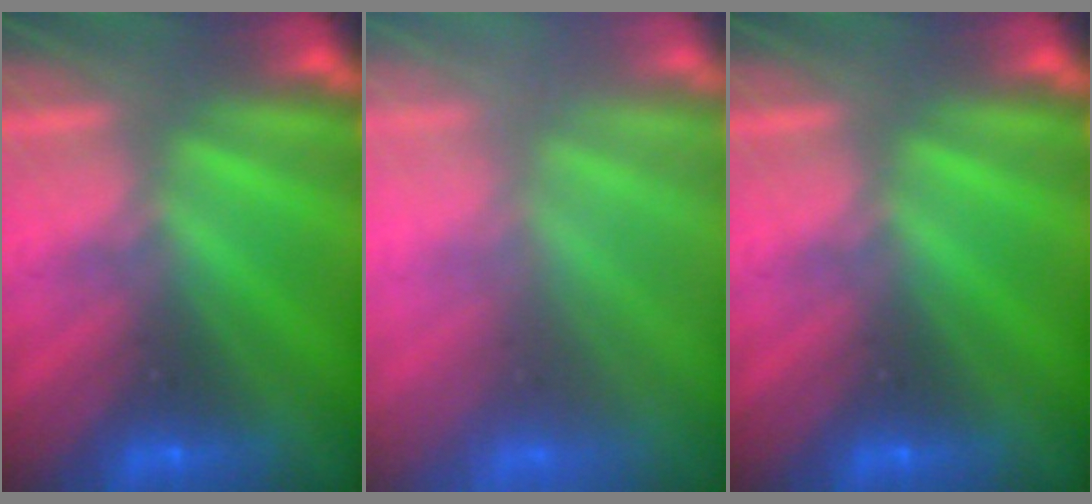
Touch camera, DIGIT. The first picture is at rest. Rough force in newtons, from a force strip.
{"total": 6.9}
{"total": 0.0}